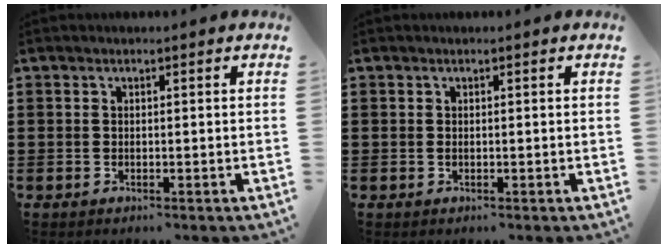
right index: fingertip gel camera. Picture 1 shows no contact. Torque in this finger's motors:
{"motor_torque": [1.35, 0.79, 0.01, 0.01]}